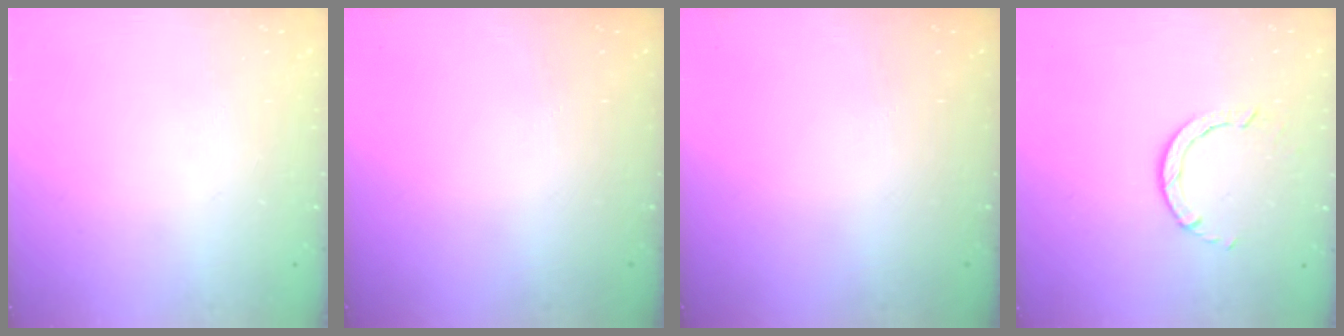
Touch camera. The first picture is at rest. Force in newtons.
{"total": 0.0}
{"total": 0.0}
{"total": 2.6, "press": 2.6, "slide": 0.3}